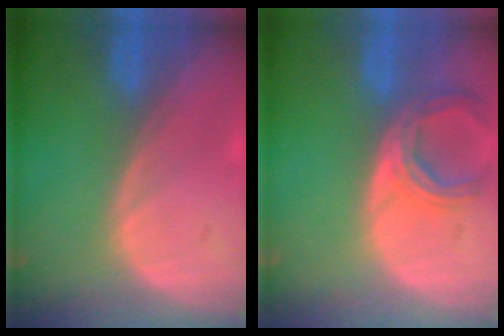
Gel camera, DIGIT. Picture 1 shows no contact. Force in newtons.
{"total": 6.2, "press": 5.7, "slide": 2.5}